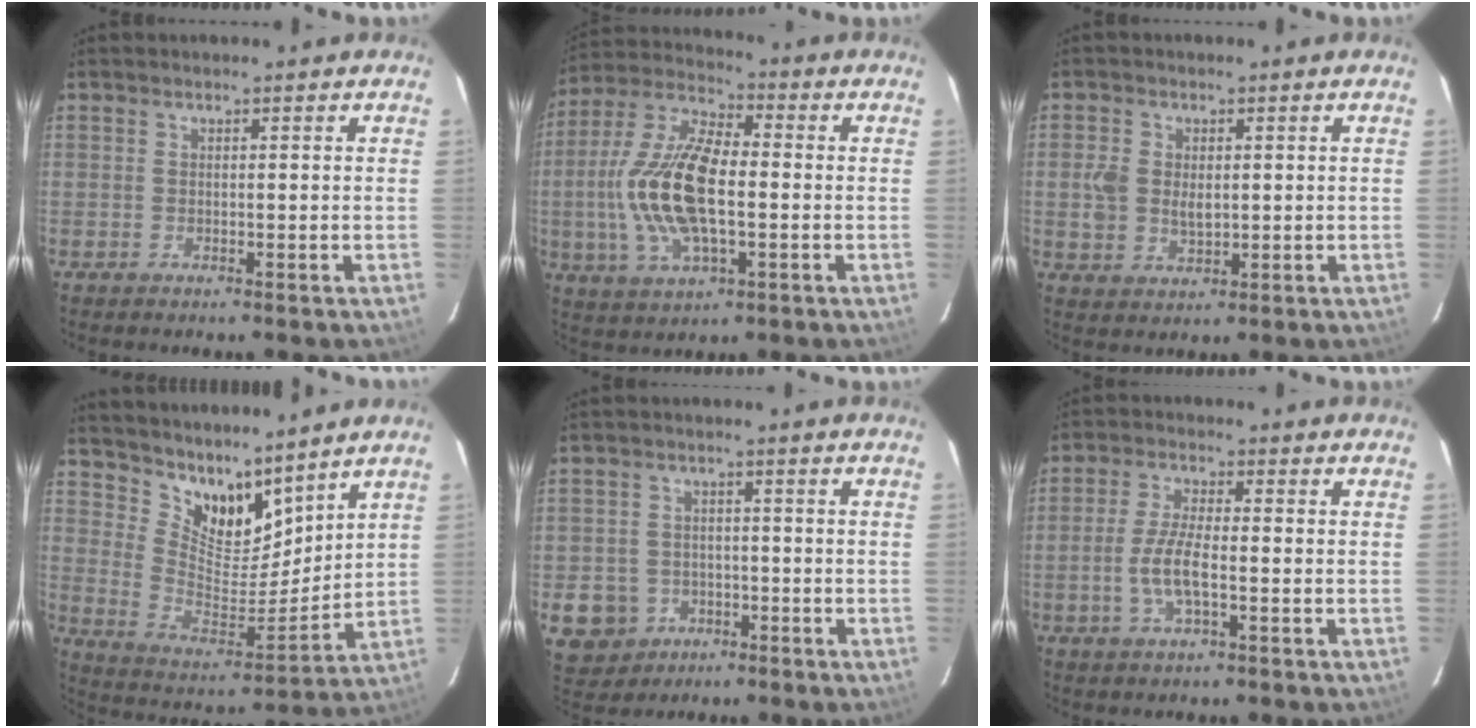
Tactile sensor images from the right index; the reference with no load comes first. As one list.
[{"total": 17.0, "force": [-1.9, 7.3, 15.2], "torque": [-0.318, 0.004, -0.038]}, {"total": 5.5, "force": [0.3, 4.0, 3.8], "torque": [-0.080, 0.002, 0.006]}, {"total": 12.7, "force": [10.6, 5.2, 4.8], "torque": [-0.098, -0.011, 0.204]}, {"total": 8.6, "force": [-3.4, 7.6, 2.2], "torque": [-0.079, 0.013, -0.041]}, {"total": 6.2, "force": [-1.8, 1.6, 5.7], "torque": [-0.119, -0.002, -0.036]}]